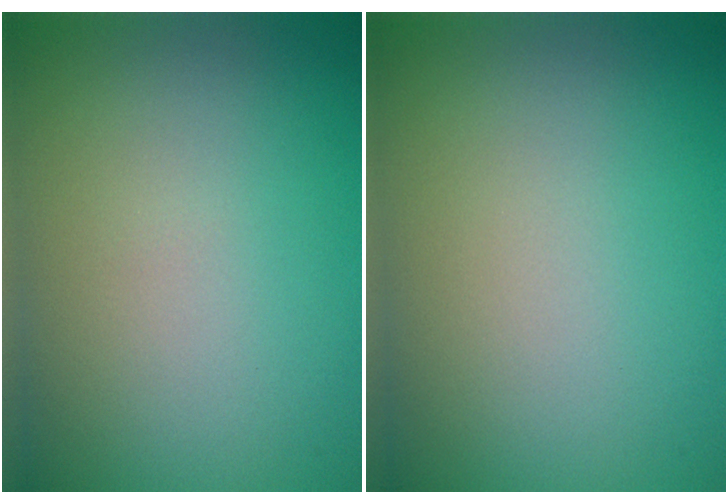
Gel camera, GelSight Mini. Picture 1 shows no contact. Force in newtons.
{"total": 0.0}